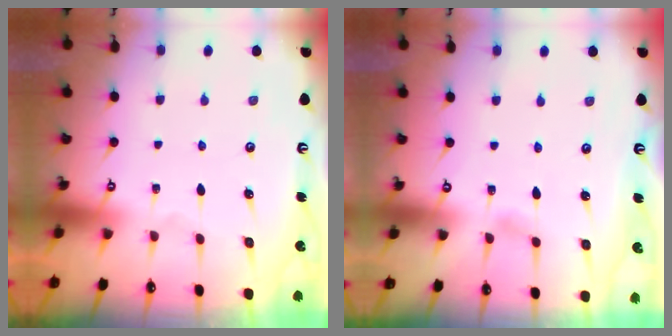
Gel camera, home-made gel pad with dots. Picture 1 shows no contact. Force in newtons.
{"total": 1.7, "press": 1.6, "slide": 0.2}